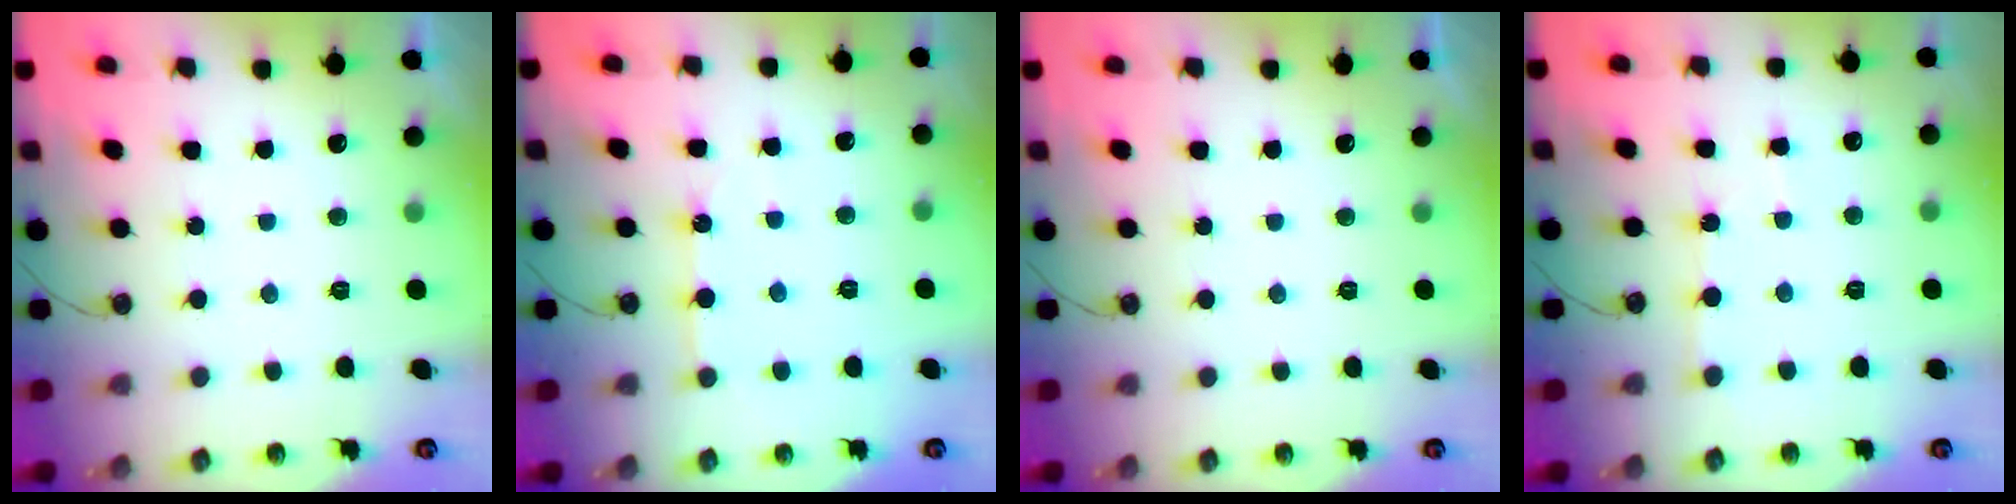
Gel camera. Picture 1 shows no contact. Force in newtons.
{"total": 8.0, "press": 8.0, "slide": 0.7}
{"total": 0.0}
{"total": 3.0, "press": 3.0, "slide": 0.4}